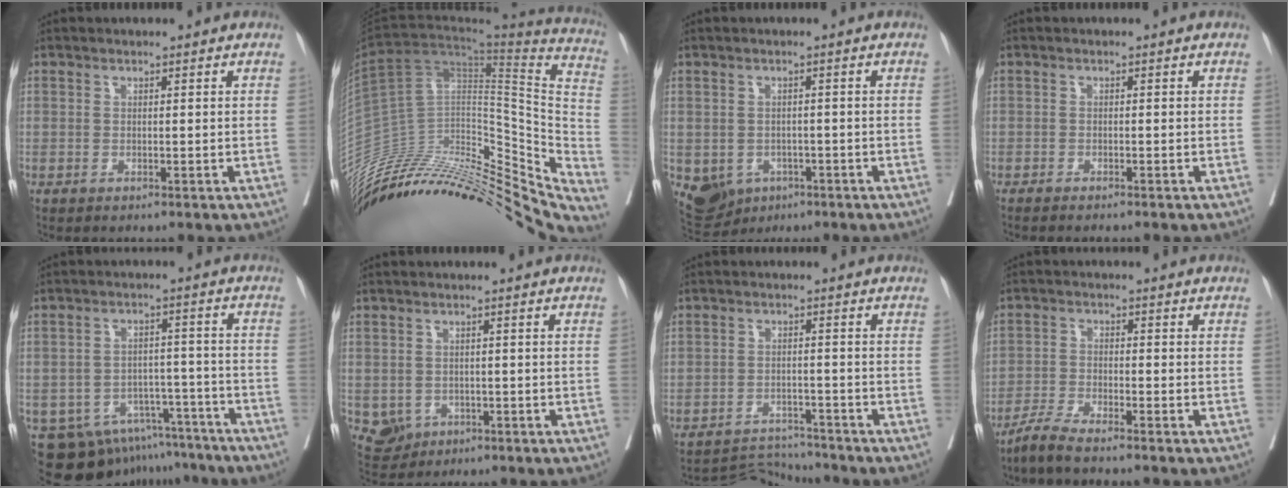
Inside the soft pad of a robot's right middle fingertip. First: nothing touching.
{"total": 38.8, "force": [-32.0, 12.0, 18.5], "torque": [-0.257, -0.012, -0.458]}
{"total": 9.9, "force": [-4.1, 8.4, 3.5], "torque": [-0.091, -0.001, -0.048]}
{"total": 3.6, "force": [-3.1, 0.2, 1.7], "torque": [-0.020, -0.004, -0.040]}
{"total": 13.8, "force": [-10.5, 8.0, 4.1], "torque": [-0.053, 0.033, -0.135]}
{"total": 4.5, "force": [-1.5, 4.2, 1.0], "torque": [-0.015, 0.002, -0.014]}
{"total": 4.6, "force": [-4.1, 0.3, -2.1], "torque": [0.040, 0.010, -0.065]}
{"total": 4.2, "force": [-3.8, -0.1, 1.9], "torque": [-0.040, -0.012, -0.079]}